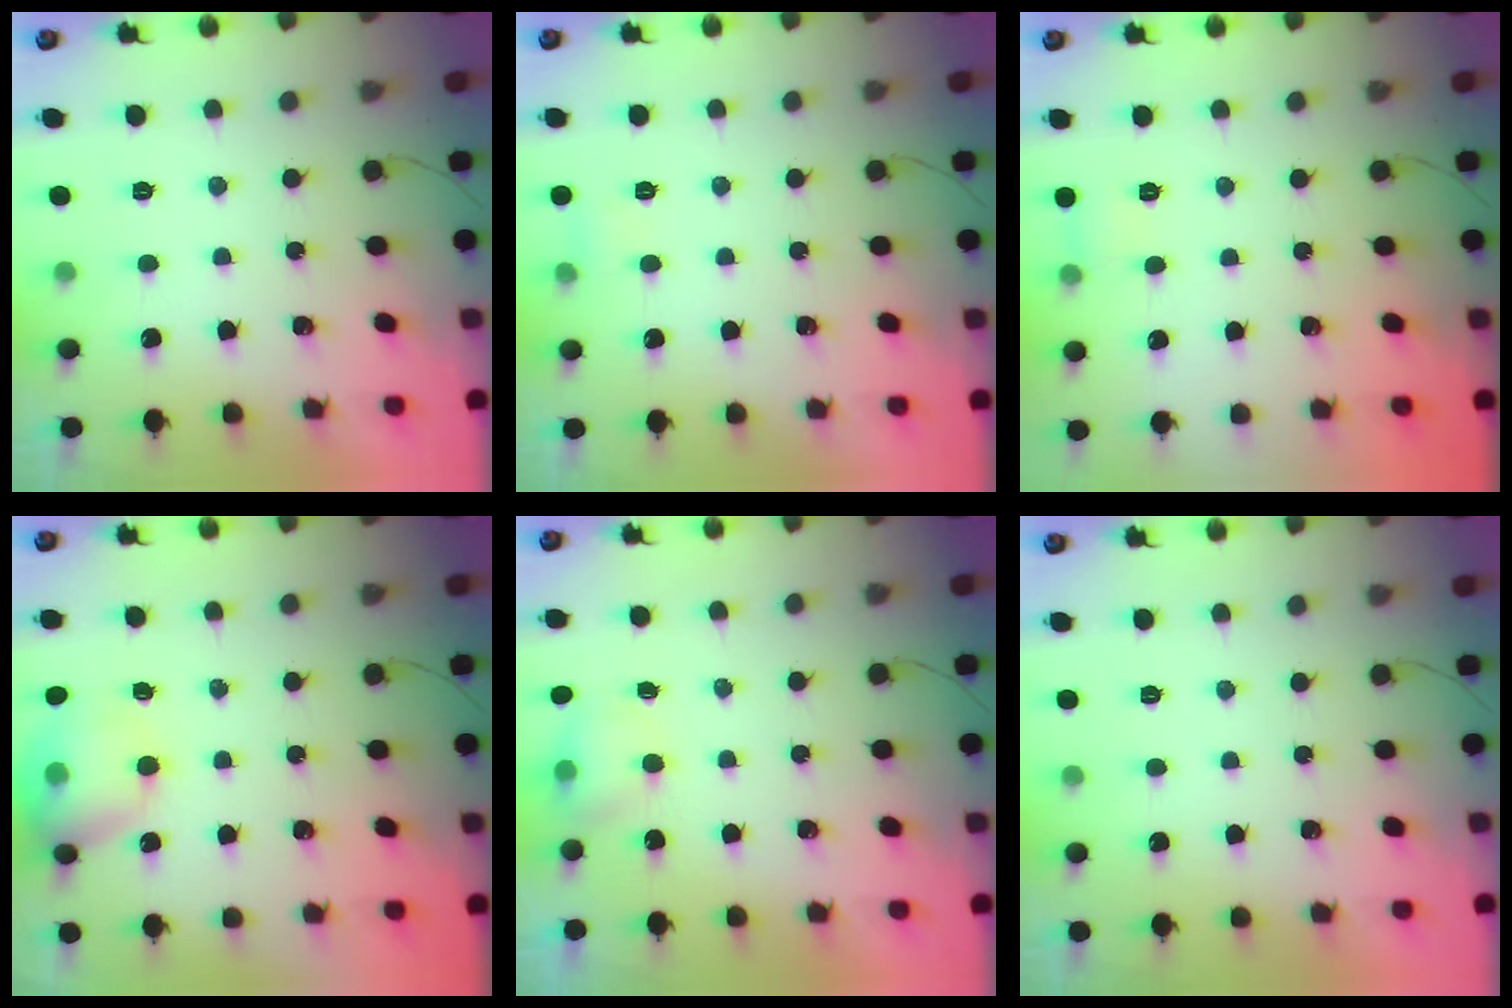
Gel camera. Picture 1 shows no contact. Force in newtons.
{"total": 7.5, "press": 3.4, "slide": 6.7}
{"total": 5.6, "press": 5.3, "slide": 1.7}
{"total": 13.7, "press": 13.5, "slide": 2.2}
{"total": 4.8, "press": 4.6, "slide": 1.0}
{"total": 0.0}